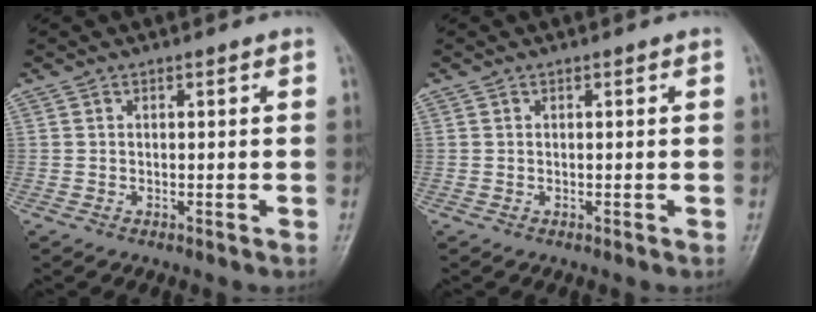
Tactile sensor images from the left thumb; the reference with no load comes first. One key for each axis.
{"total": 0.0}